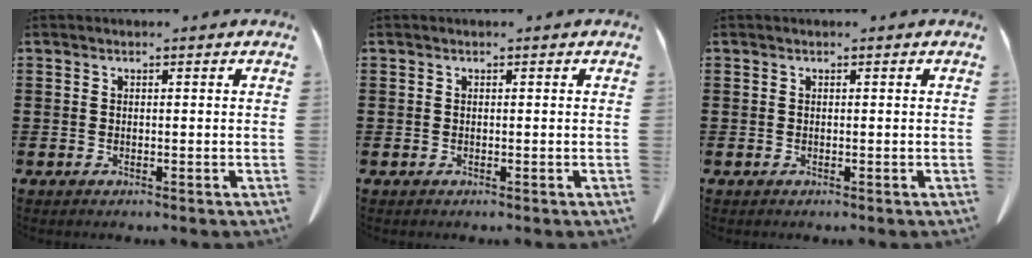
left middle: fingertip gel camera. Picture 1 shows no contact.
{"total": 0.0}
{"total": 0.0}